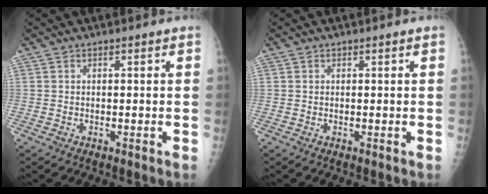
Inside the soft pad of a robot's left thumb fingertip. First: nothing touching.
{"total": 0.0}